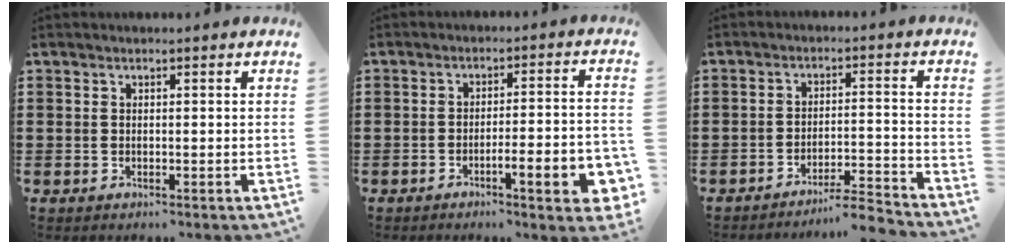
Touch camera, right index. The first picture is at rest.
{"total": 7.3, "force": [-3.3, 1.1, 6.4], "torque": [-0.101, -0.004, -0.054]}
{"total": 4.7, "force": [-4.5, -0.4, 1.3], "torque": [-0.024, -0.010, -0.092]}